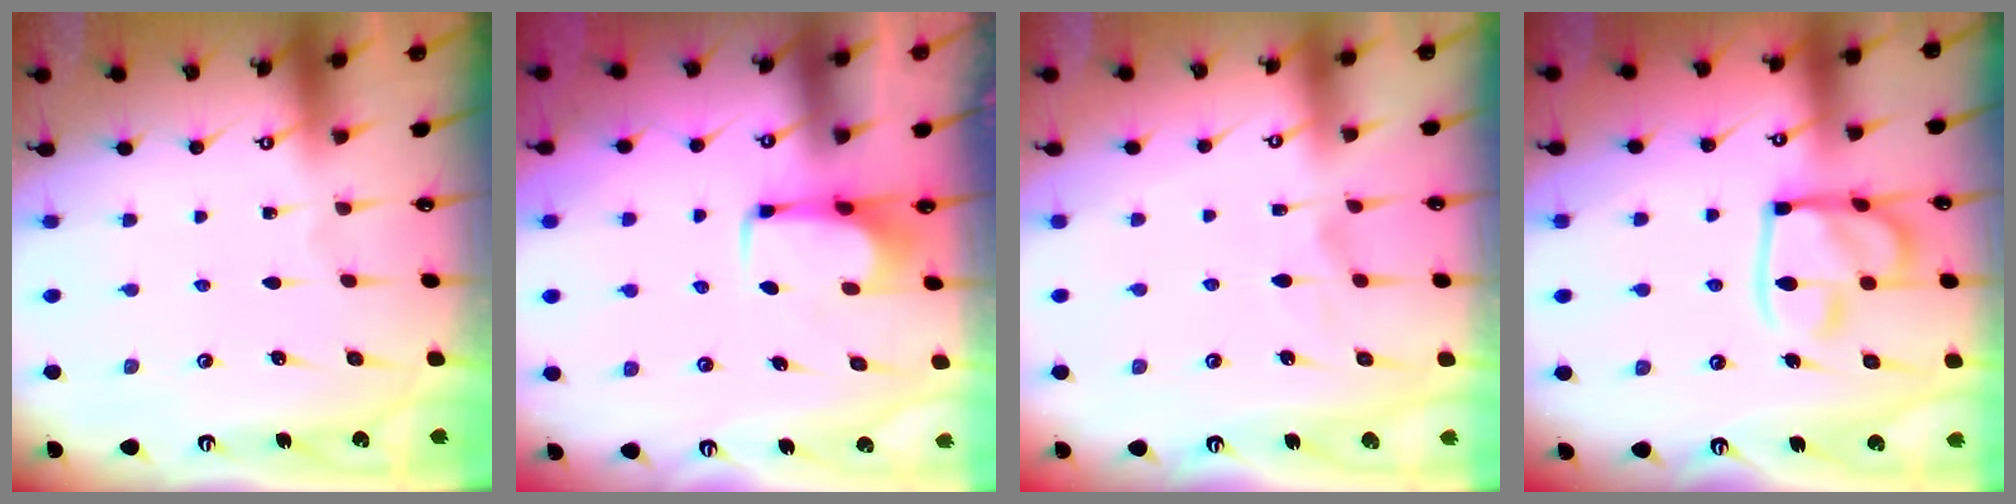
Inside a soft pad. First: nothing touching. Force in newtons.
{"total": 1.6, "press": 1.5, "slide": 0.4}
{"total": 1.7, "press": 1.2, "slide": 1.2}
{"total": 15.6, "press": 15.5, "slide": 1.6}